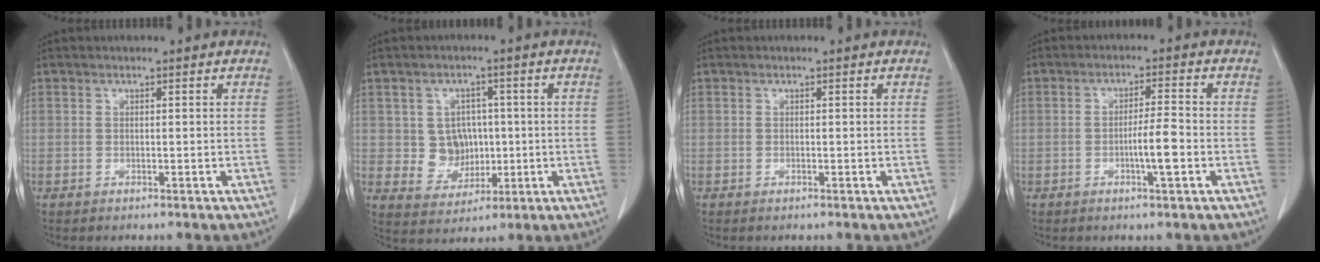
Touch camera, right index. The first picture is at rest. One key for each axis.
{"total": 6.0, "fx": 0.4, "fy": 5.5, "fz": 2.4, "tx": -0.037, "ty": 0.010, "tz": 0.017}
{"total": 0.0}
{"total": 4.8, "fx": -1.5, "fy": 0.1, "fz": 4.6, "tx": -0.078, "ty": -0.003, "tz": -0.025}